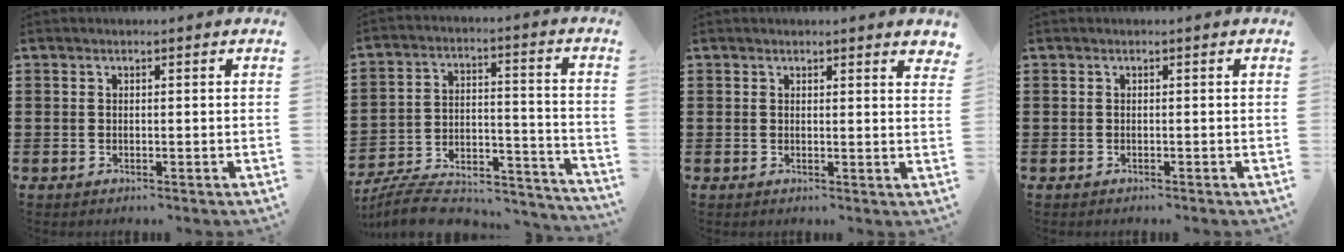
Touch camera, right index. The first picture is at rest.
{"total": 7.9, "force": [-7.1, 2.2, 2.6], "torque": [-0.043, 0.006, -0.136]}
{"total": 1.0, "force": [0.9, 0.1, 0.2], "torque": [0.002, -0.002, 0.016]}
{"total": 0.0}